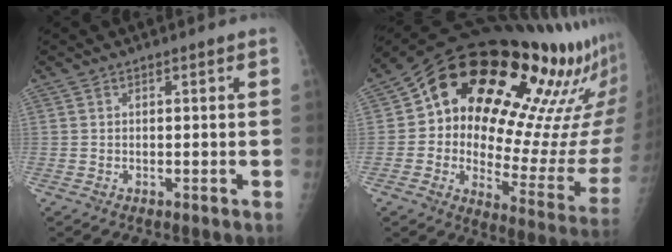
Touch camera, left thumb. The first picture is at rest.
{"total": 30.9, "force": [17.2, 11.4, 23.0], "torque": [-0.285, -0.038, 0.247]}